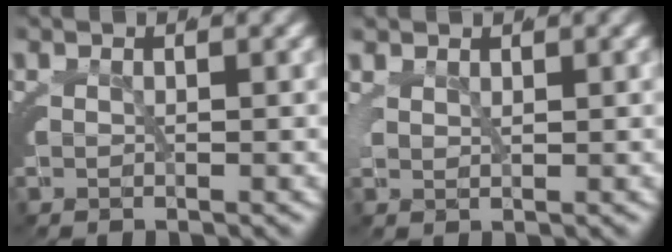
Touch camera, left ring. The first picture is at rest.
{"total": 1.7, "force": [1.4, 0.5, 0.7], "torque": [-0.015, 0.002, 0.028]}